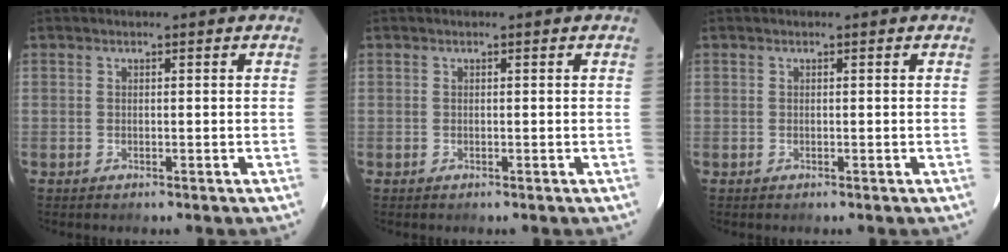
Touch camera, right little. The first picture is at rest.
{"total": 0.0}
{"total": 0.0}